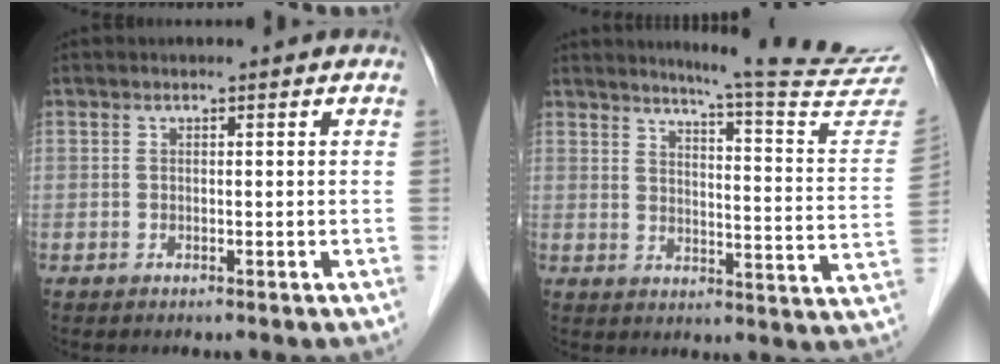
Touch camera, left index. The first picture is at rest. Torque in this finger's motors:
{"motor_torque": [0.15, -0.85, 0.04, 0.03]}